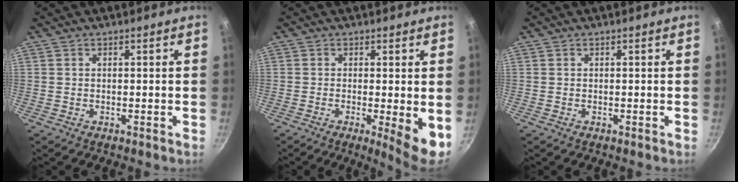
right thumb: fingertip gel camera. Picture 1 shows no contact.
{"total": 6.3, "force": [-0.8, 1.2, 6.1], "torque": [-0.083, -0.014, -0.009]}
{"total": 0.0}